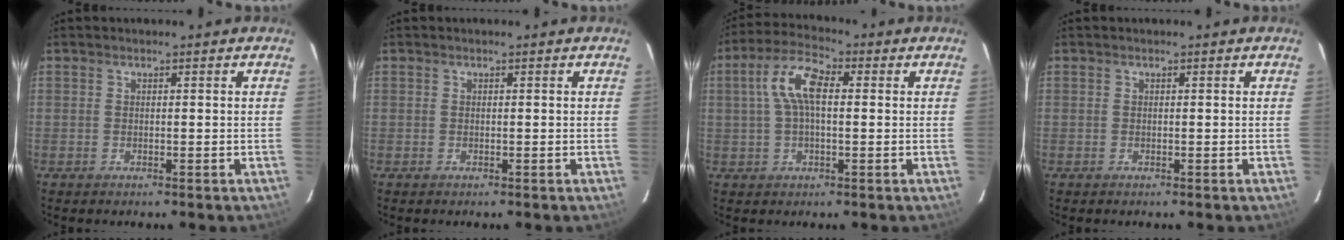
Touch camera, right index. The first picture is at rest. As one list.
[{"total": 0.0}, {"total": 8.4, "force": [1.3, 3.5, 7.5], "torque": [-0.153, 0.023, 0.022]}, {"total": 0.0}]